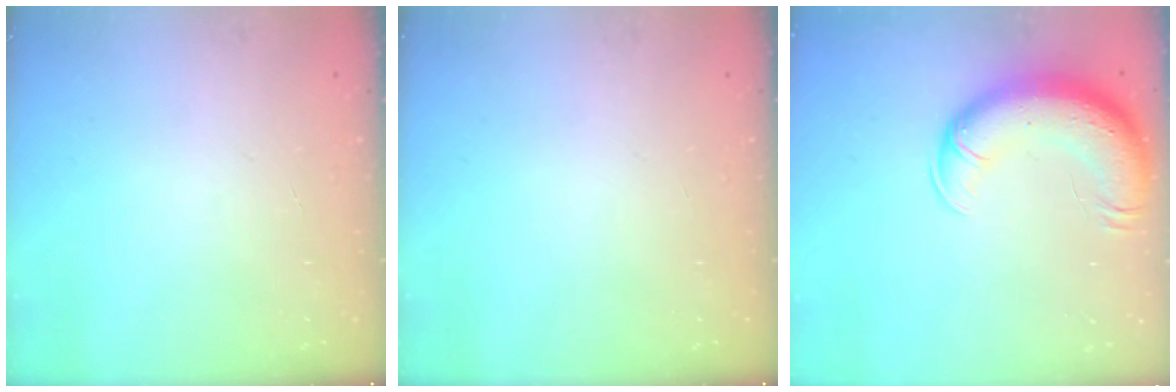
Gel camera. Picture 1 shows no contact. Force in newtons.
{"total": 0.0}
{"total": 15.5, "press": 15.1, "slide": 3.7}